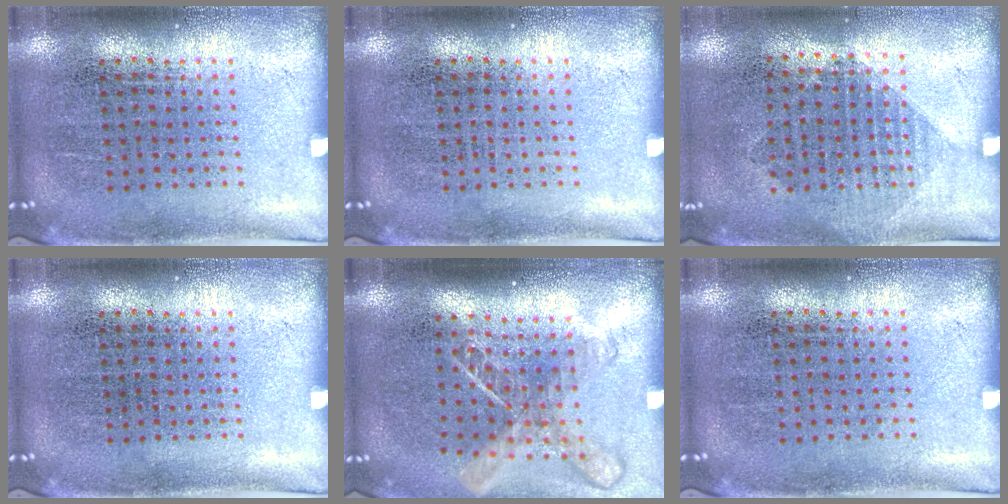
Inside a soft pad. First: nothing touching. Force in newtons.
{"total": 0.0}
{"total": 1.0, "press": 0.9, "slide": 0.5}
{"total": 0.0}
{"total": 1.8, "press": 1.4, "slide": 1.1}
{"total": 0.0}